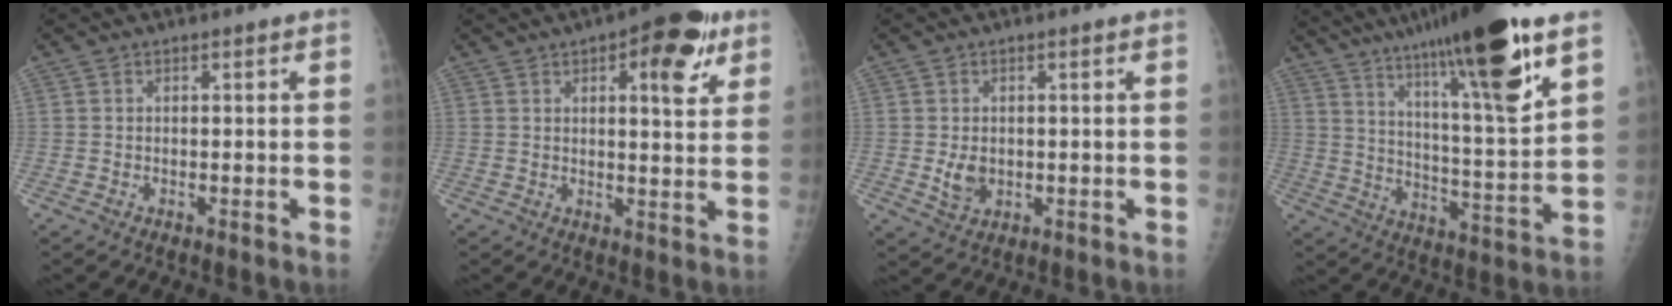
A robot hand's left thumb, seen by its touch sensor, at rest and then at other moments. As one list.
[{"total": 11.9, "force": [5.7, 4.5, 9.4], "torque": [-0.092, -0.014, 0.069]}, {"total": 3.6, "force": [-0.1, 2.7, 2.4], "torque": [-0.034, -0.005, 0.007]}, {"total": 24.4, "force": [15.3, 2.9, 18.7], "torque": [-0.290, -0.051, 0.251]}]